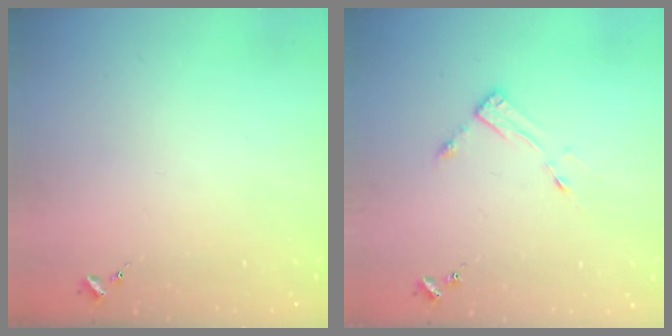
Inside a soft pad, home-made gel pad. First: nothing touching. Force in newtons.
{"total": 3.5, "press": 3.4, "slide": 0.3}